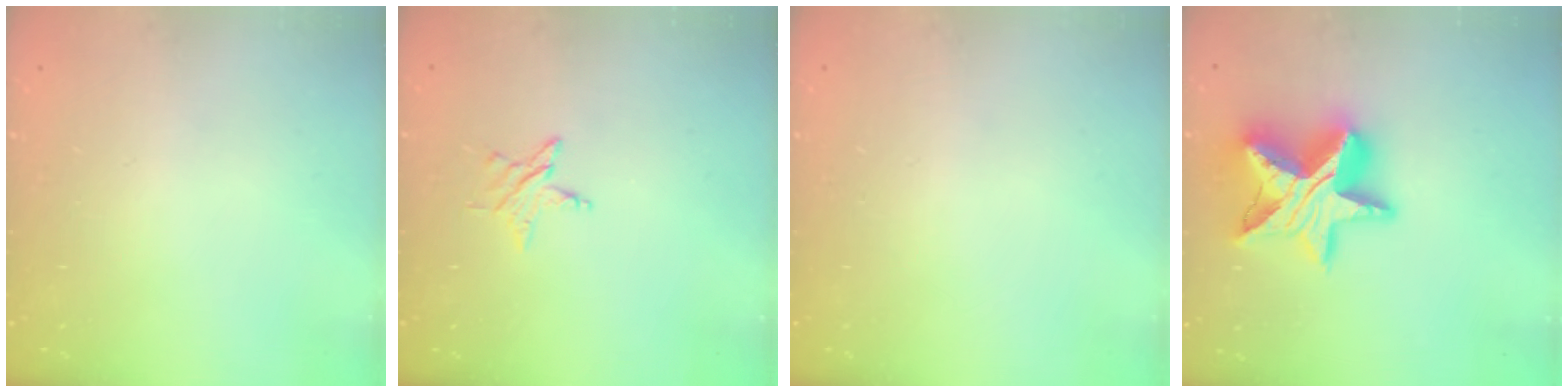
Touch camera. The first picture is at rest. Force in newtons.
{"total": 2.8, "press": 2.7, "slide": 0.3}
{"total": 0.0}
{"total": 18.7, "press": 18.7, "slide": 1.2}